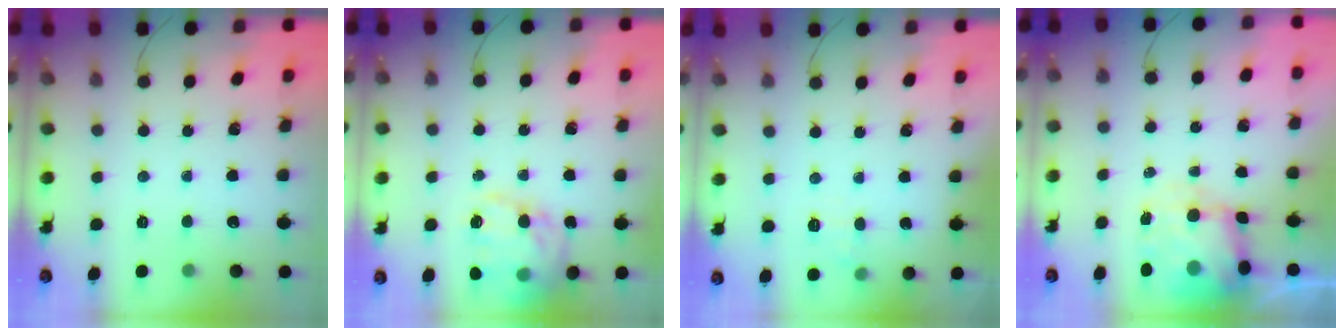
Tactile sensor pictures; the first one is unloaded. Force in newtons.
{"total": 17.0, "press": 16.6, "slide": 3.4}
{"total": 5.9, "press": 5.7, "slide": 1.7}
{"total": 9.0, "press": 8.8, "slide": 2.0}